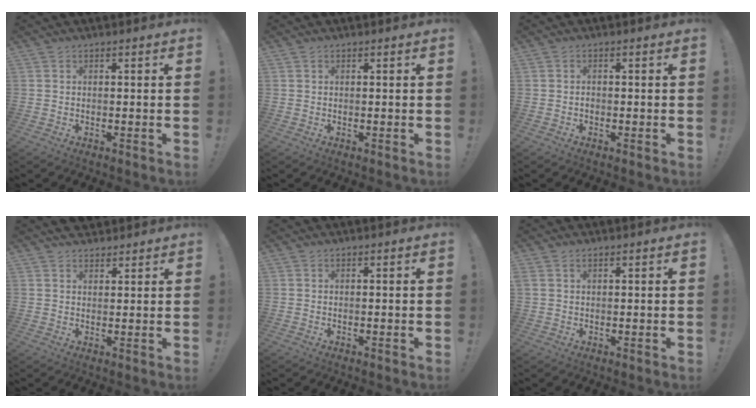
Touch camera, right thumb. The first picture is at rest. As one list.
[{"total": 0.0}, {"total": 0.8, "force": [-0.6, 0.6, 0.1], "torque": [-0.008, 0.006, -0.009]}, {"total": 1.9, "force": [1.5, 1.1, 0.0], "torque": [0.003, -0.007, 0.029]}, {"total": 0.0}, {"total": 1.7, "force": [0.9, 1.0, 0.9], "torque": [-0.024, 0.005, 0.019]}]